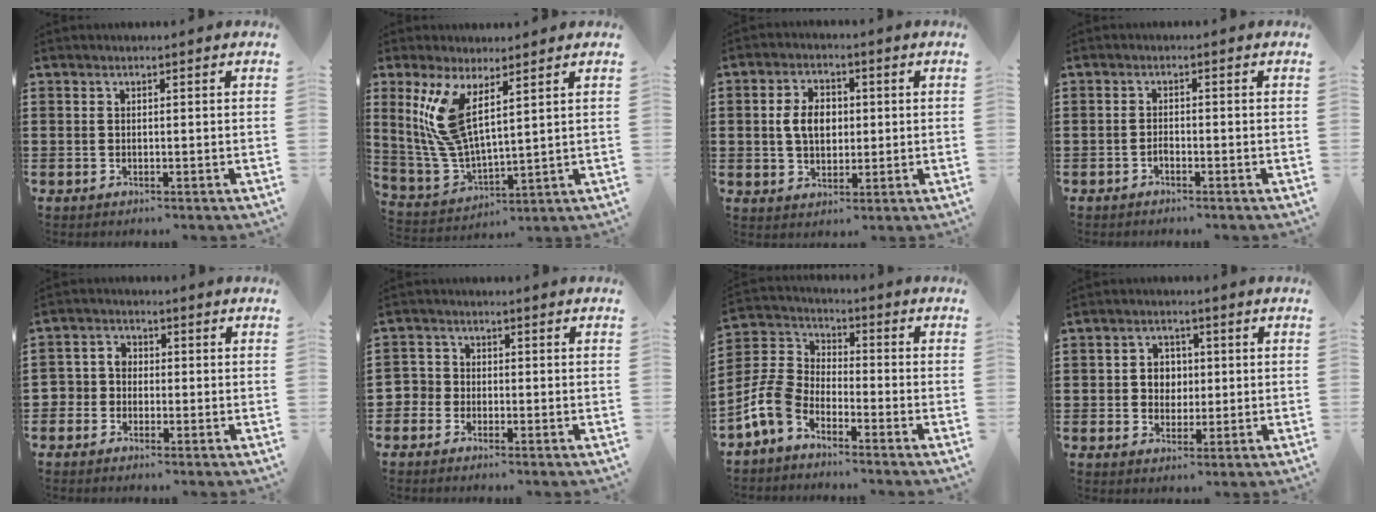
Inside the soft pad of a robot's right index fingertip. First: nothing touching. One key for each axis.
{"total": 9.9, "fx": 4.2, "fy": 3.6, "fz": 8.1, "tx": -0.202, "ty": -0.018, "tz": 0.073}
{"total": 5.8, "fx": 0.5, "fy": 3.9, "fz": 4.2, "tx": -0.089, "ty": 0.009, "tz": 0.001}
{"total": 1.1, "fx": -0.8, "fy": 0.4, "fz": 0.6, "tx": -0.016, "ty": -0.005, "tz": -0.013}
{"total": 3.1, "fx": -1.5, "fy": 2.7, "fz": 0.4, "tx": -0.029, "ty": 0.006, "tz": -0.039}
{"total": 2.5, "fx": -1.5, "fy": 2.1, "fz": 0.1, "tx": -0.021, "ty": 0.003, "tz": -0.038}
{"total": 6.5, "fx": -4.5, "fy": 3.6, "fz": 3.1, "tx": -0.110, "ty": -0.005, "tz": -0.100}
{"total": 4.1, "fx": 0.2, "fy": 3.8, "fz": 1.6, "tx": -0.047, "ty": 0.013, "tz": -0.001}